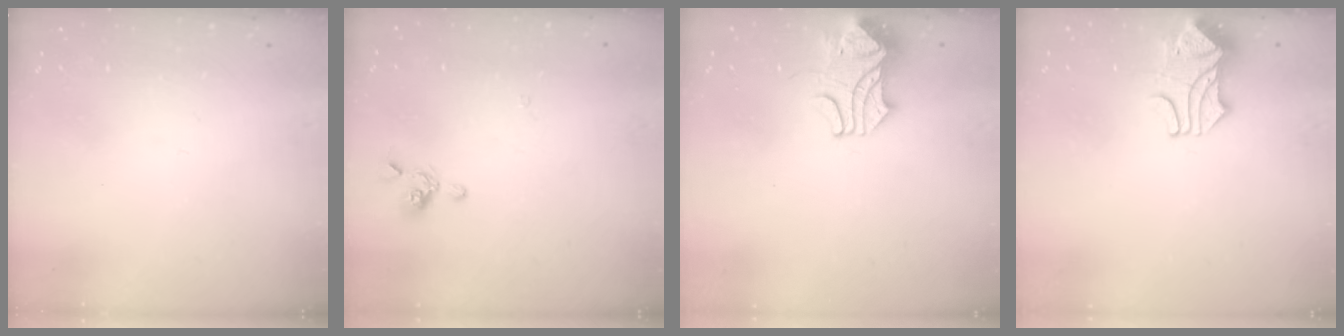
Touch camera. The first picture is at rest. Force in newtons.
{"total": 1.5, "press": 1.3, "slide": 0.7}
{"total": 2.4, "press": 2.2, "slide": 1.0}
{"total": 1.7, "press": 1.4, "slide": 1.0}